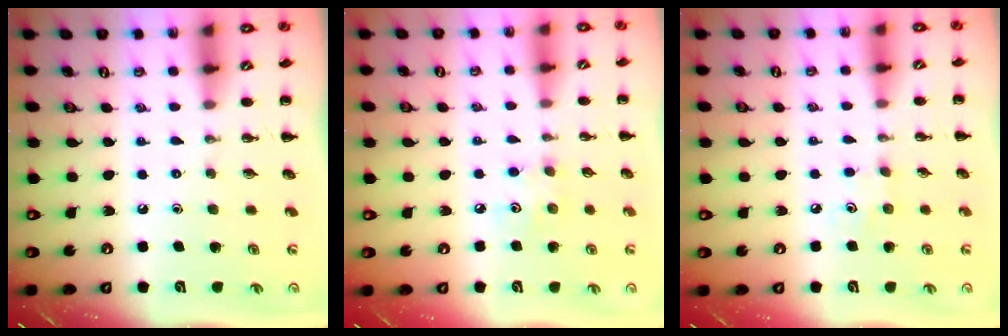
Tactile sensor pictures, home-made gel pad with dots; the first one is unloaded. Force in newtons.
{"total": 3.7, "press": 3.6, "slide": 0.8}
{"total": 3.8, "press": 3.7, "slide": 0.8}